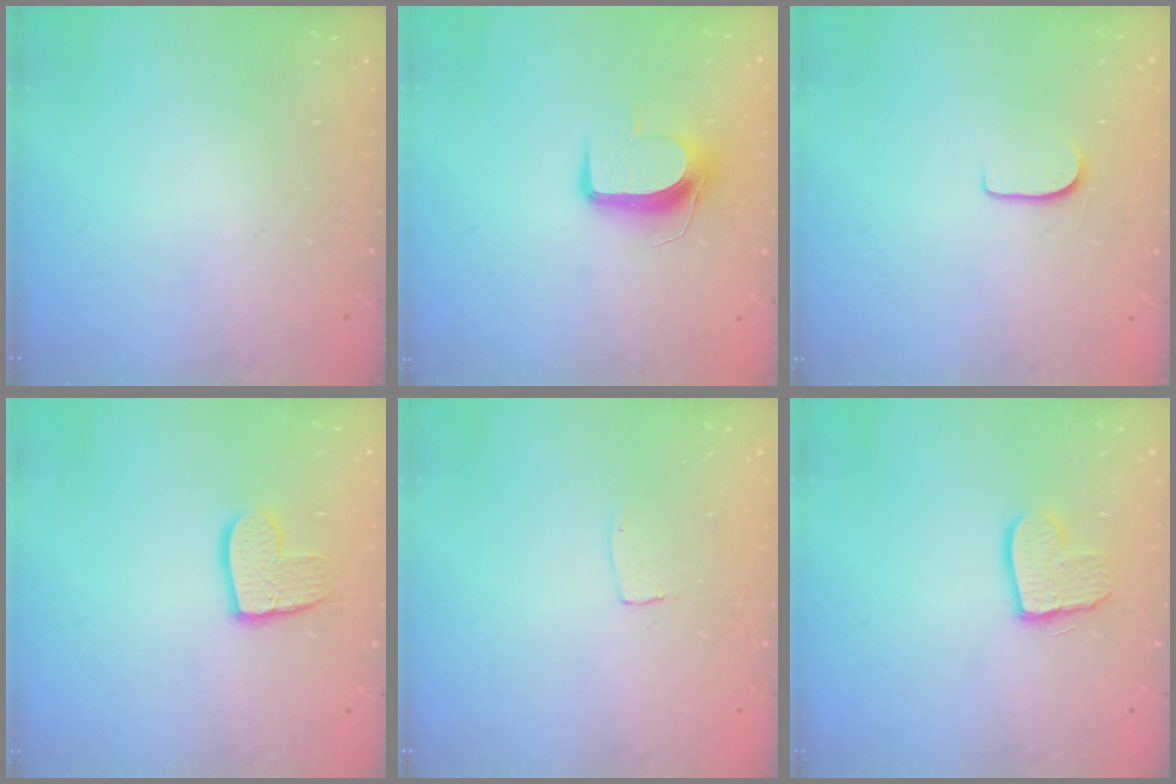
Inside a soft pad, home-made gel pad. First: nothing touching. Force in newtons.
{"total": 9.8, "press": 9.8, "slide": 0.3}
{"total": 5.9, "press": 5.9, "slide": 0.5}
{"total": 10.9, "press": 10.9, "slide": 0.9}
{"total": 2.6, "press": 2.6, "slide": 0.1}
{"total": 10.3, "press": 10.3, "slide": 0.8}